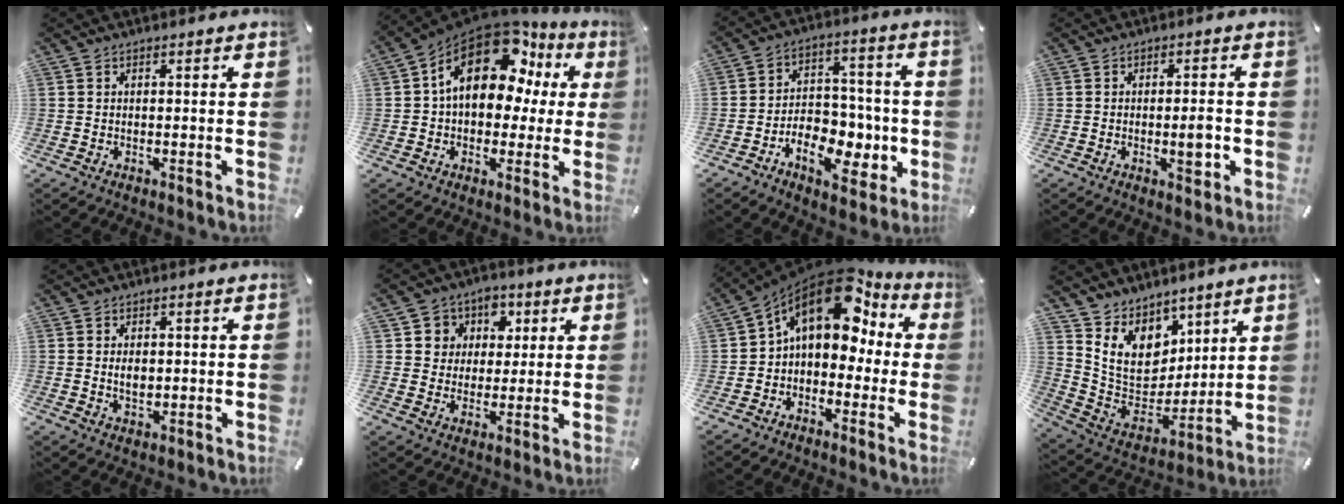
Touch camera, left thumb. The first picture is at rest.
{"total": 18.8, "force": [7.2, 11.7, 12.8], "torque": [-0.205, -0.033, 0.123]}
{"total": 12.6, "force": [-5.1, 8.9, 7.3], "torque": [-0.100, 0.028, -0.078]}
{"total": 4.9, "force": [-1.0, 1.8, 4.5], "torque": [-0.065, 0.003, -0.016]}
{"total": 3.3, "force": [0.3, 2.2, 2.4], "torque": [-0.042, 0.002, 0.004]}
{"total": 8.0, "force": [1.6, 7.7, 1.1], "torque": [-0.014, -0.009, 0.026]}
{"total": 15.2, "force": [6.5, 9.8, 9.6], "torque": [-0.154, -0.040, 0.110]}
{"total": 12.5, "force": [6.6, 9.8, 4.0], "torque": [-0.093, -0.060, 0.139]}